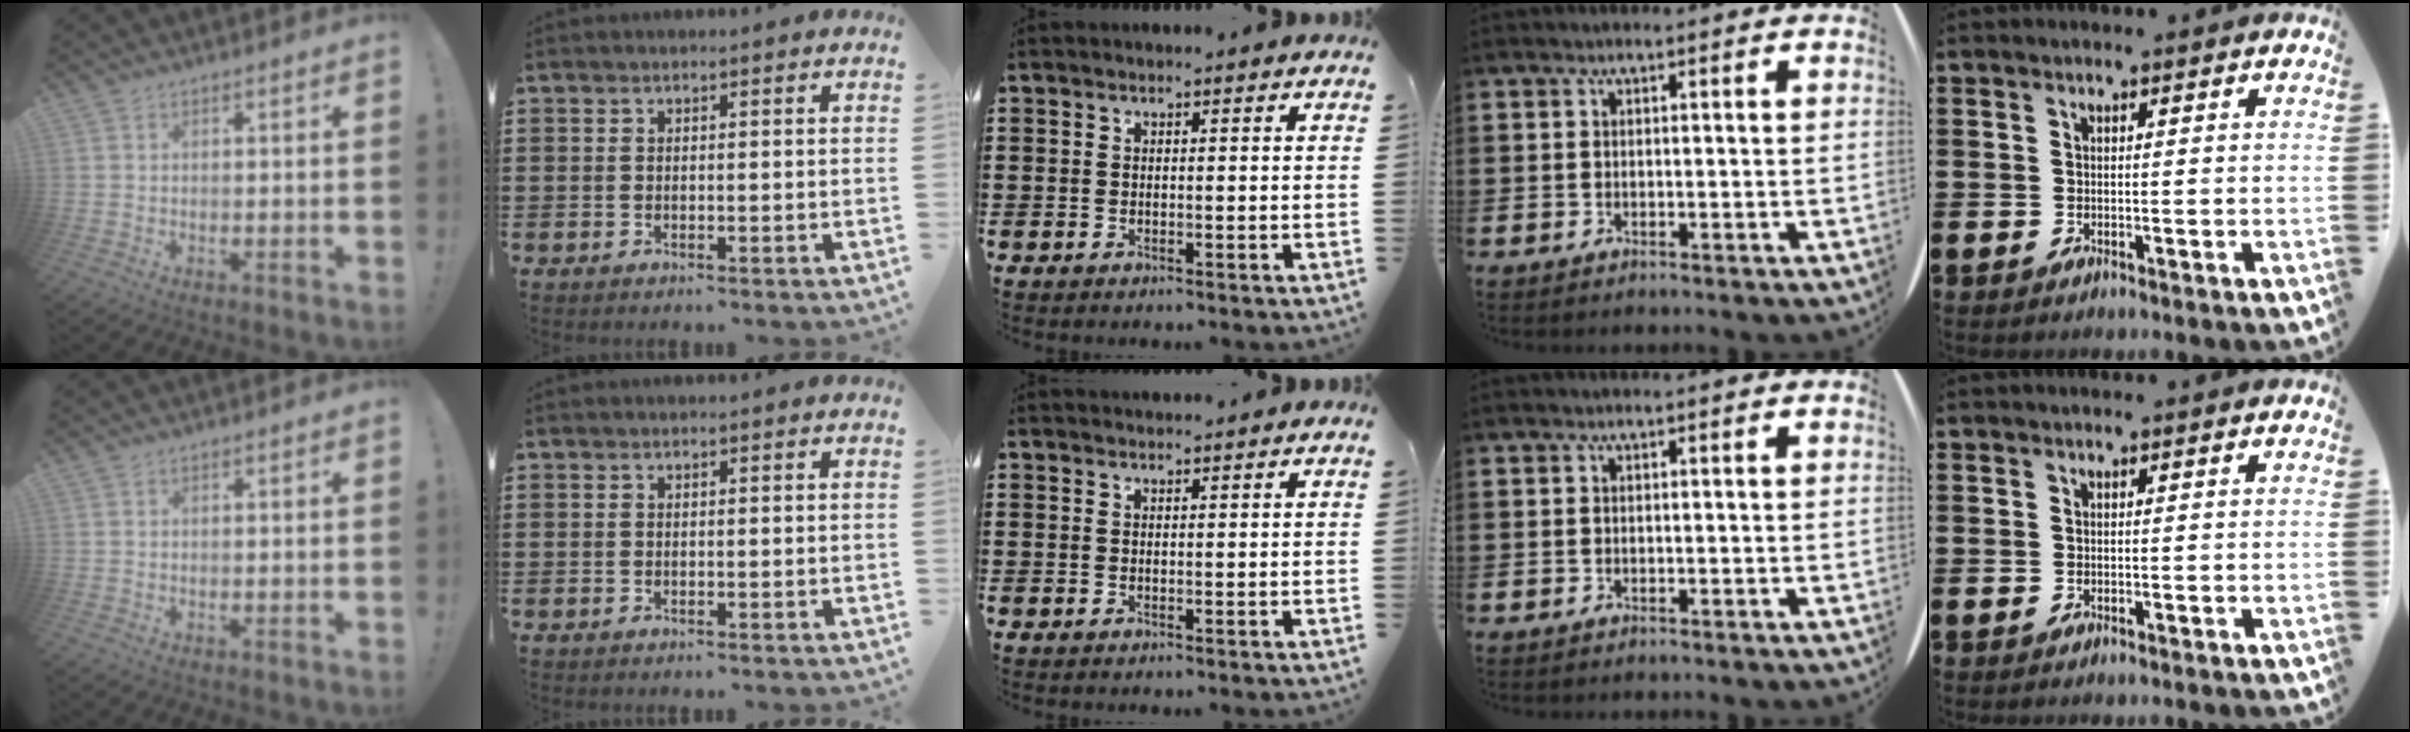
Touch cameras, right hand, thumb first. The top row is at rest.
{"middle": {"total": 1.1, "force": [1.1, 0.0, 0.0], "torque": [-0.001, -0.003, 0.021]}}